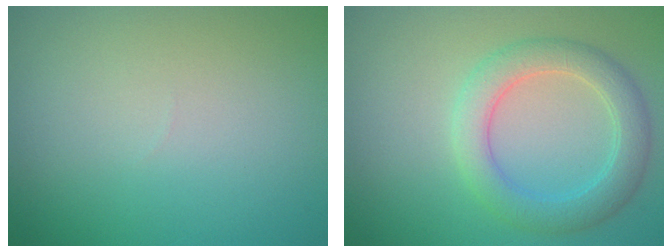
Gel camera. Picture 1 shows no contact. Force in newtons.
{"total": 4.2, "press": 4.2, "slide": 0.1}